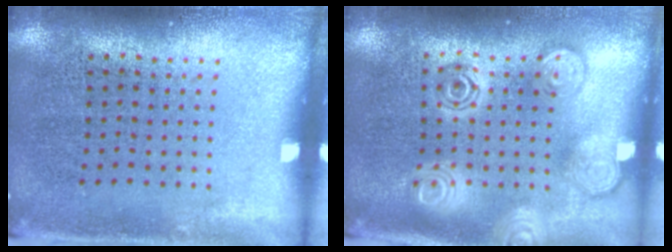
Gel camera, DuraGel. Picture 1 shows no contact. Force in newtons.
{"total": 1.9, "press": 1.9, "slide": 0.2}